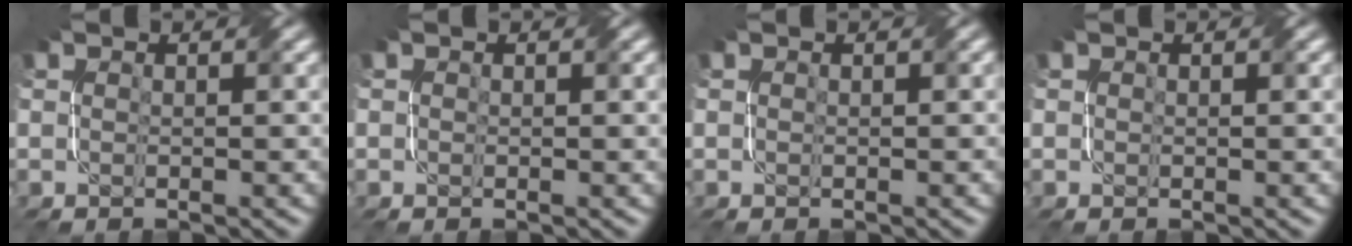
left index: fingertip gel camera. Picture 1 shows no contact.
{"total": 0.6, "force": [0.3, 0.3, 0.4], "torque": [-0.004, 0.000, 0.005]}
{"total": 0.0}
{"total": 0.8, "force": [0.4, 0.2, 0.7], "torque": [-0.008, -0.001, 0.006]}